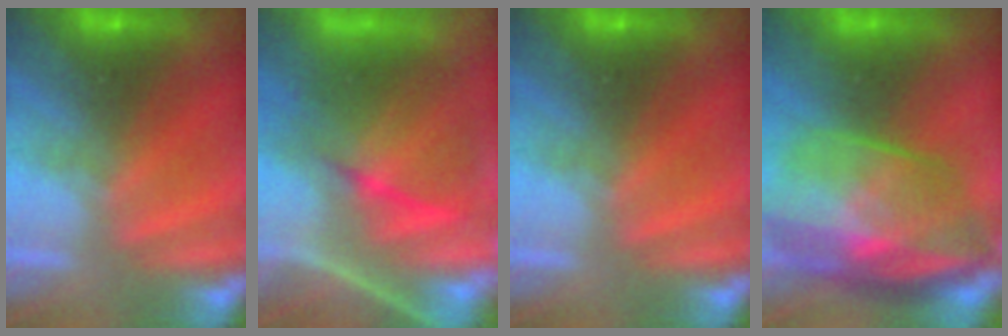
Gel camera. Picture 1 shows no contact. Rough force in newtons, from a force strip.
{"total": 9.3}
{"total": 0.0}
{"total": 7.6}